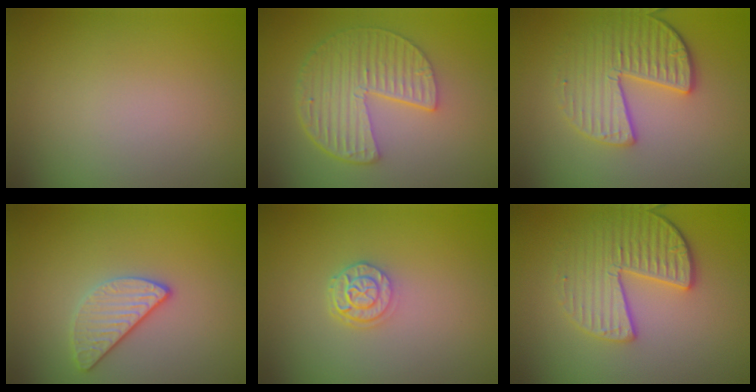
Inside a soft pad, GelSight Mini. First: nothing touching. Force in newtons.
{"total": 5.8, "press": 4.2, "slide": 3.9}
{"total": 3.9, "press": 3.5, "slide": 1.6}
{"total": 2.5, "press": 2.4, "slide": 0.8}
{"total": 2.4, "press": 1.9, "slide": 1.5}
{"total": 3.9, "press": 3.5, "slide": 1.6}